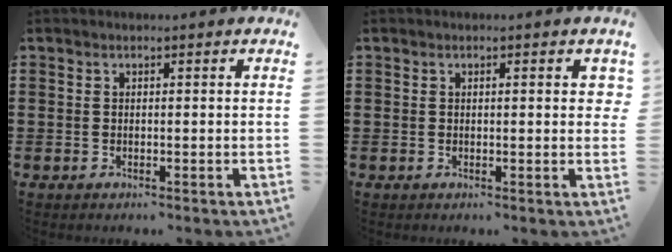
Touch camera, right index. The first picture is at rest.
{"total": 1.3, "force": [0.3, 0.3, 1.3], "torque": [-0.025, 0.003, 0.004]}